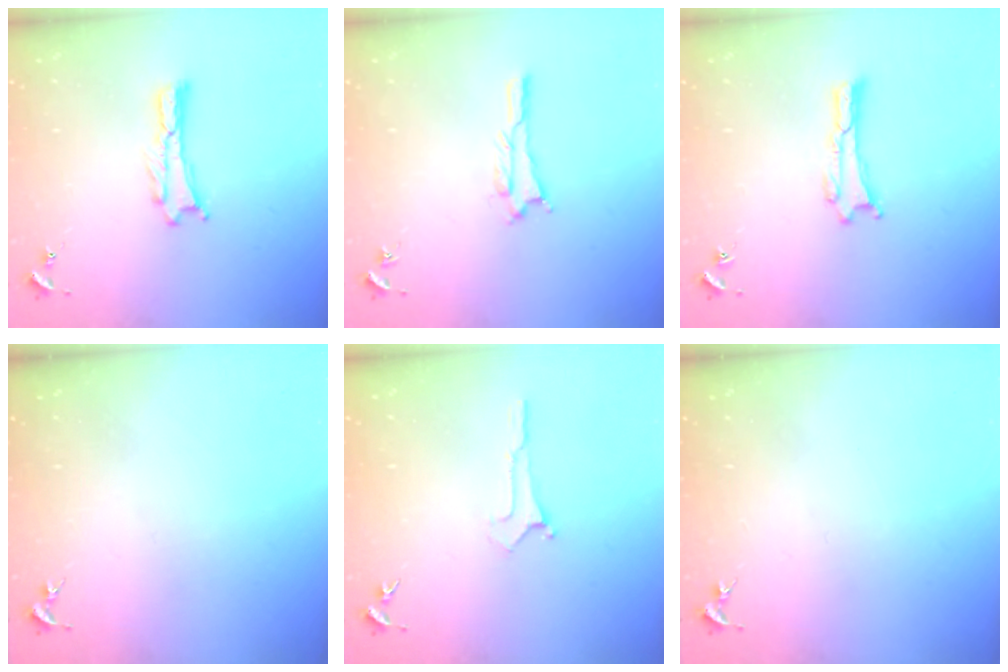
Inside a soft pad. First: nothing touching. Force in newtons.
{"total": 1.1, "press": 1.1, "slide": 0.1}
{"total": 0.0}
{"total": 0.0}
{"total": 0.0}
{"total": 0.0}